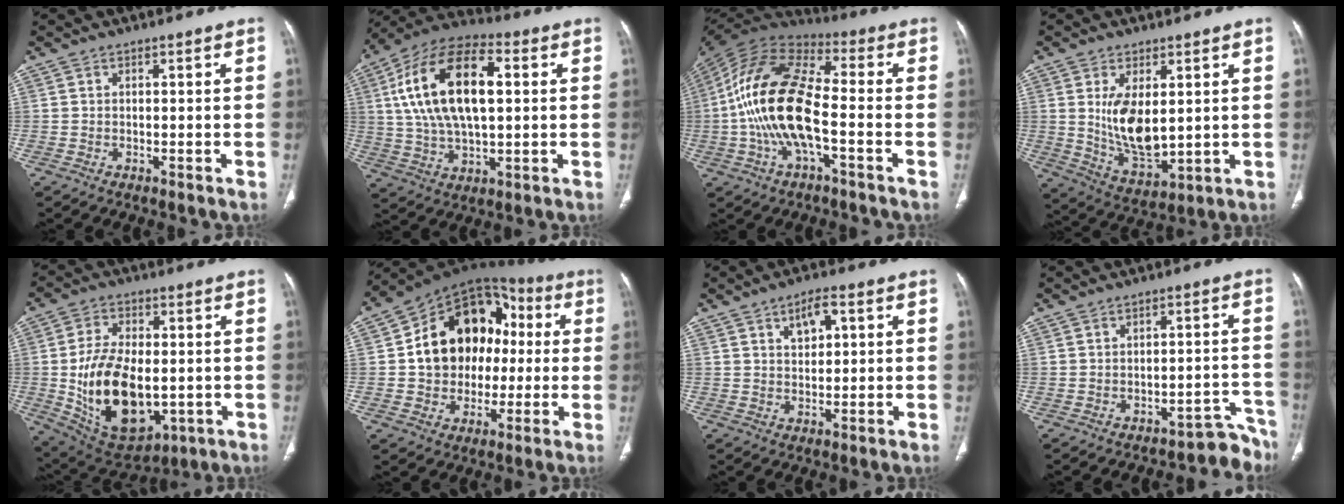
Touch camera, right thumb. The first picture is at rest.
{"total": 20.6, "force": [4.0, 10.4, 17.3], "torque": [-0.318, 0.017, 0.065]}
{"total": 18.8, "force": [-3.1, 7.9, 16.8], "torque": [-0.338, 0.035, -0.062]}
{"total": 10.9, "force": [1.9, 5.6, 9.2], "torque": [-0.156, -0.028, 0.054]}
{"total": 19.4, "force": [-2.2, 11.2, 15.7], "torque": [-0.261, -0.006, -0.011]}
{"total": 19.6, "force": [1.1, 15.2, 12.3], "torque": [-0.151, 0.041, 0.020]}
{"total": 5.0, "force": [2.0, 2.6, 3.7], "torque": [-0.049, -0.001, 0.033]}
{"total": 6.0, "force": [-5.2, 2.9, 0.4], "torque": [0.035, 0.083, -0.064]}